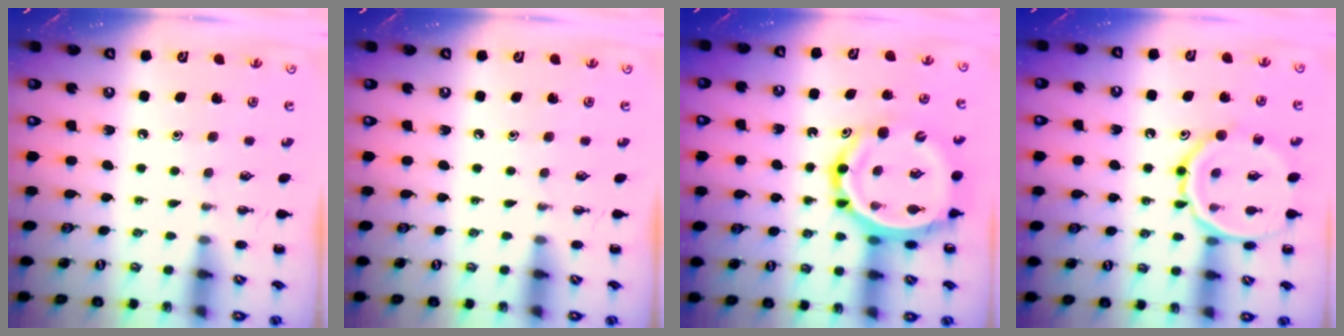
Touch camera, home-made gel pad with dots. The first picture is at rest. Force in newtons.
{"total": 0.0}
{"total": 16.6, "press": 16.0, "slide": 4.4}
{"total": 14.2, "press": 14.1, "slide": 0.8}